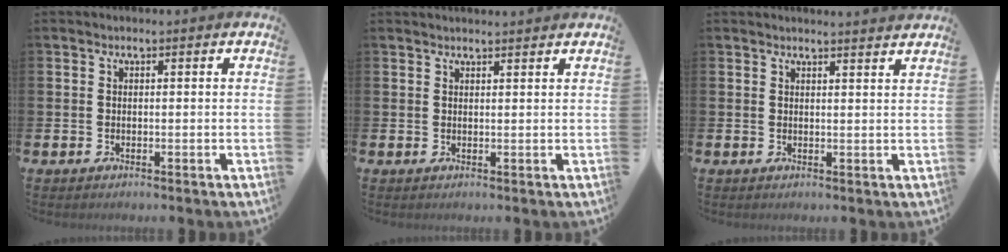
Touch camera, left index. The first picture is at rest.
{"total": 1.5, "force": [1.5, 0.0, 0.1], "torque": [0.006, -0.007, 0.024]}
{"total": 1.9, "force": [1.9, -0.2, -0.1], "torque": [0.009, -0.015, 0.033]}